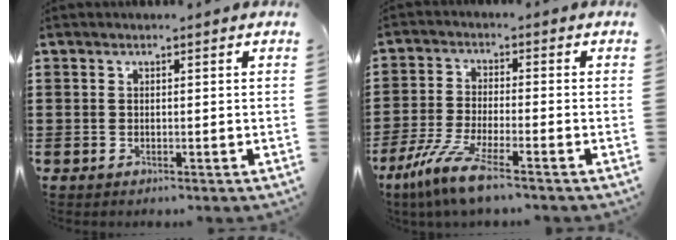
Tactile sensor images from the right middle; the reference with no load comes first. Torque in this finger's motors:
{"motor_torque": [1.39, -0.74, 0.23, 0.21]}